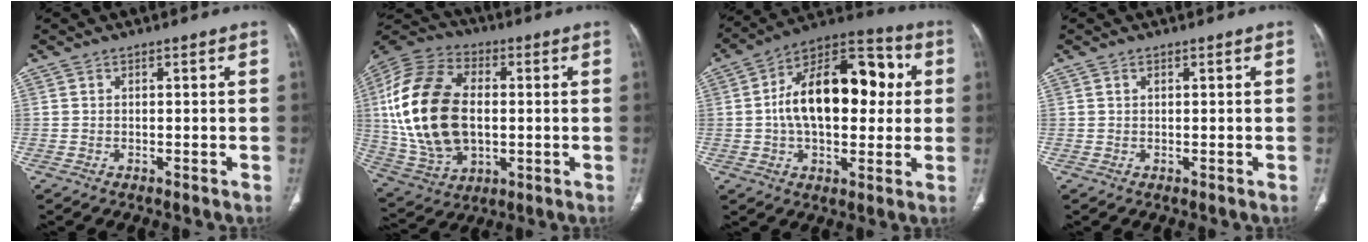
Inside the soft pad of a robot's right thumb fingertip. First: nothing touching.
{"total": 24.3, "force": [1.1, 15.3, 18.8], "torque": [-0.382, 0.001, 0.030]}
{"total": 22.8, "force": [1.9, 13.4, 18.3], "torque": [-0.257, 0.035, 0.032]}
{"total": 0.6, "force": [0.3, 0.3, 0.4], "torque": [-0.008, 0.002, 0.006]}